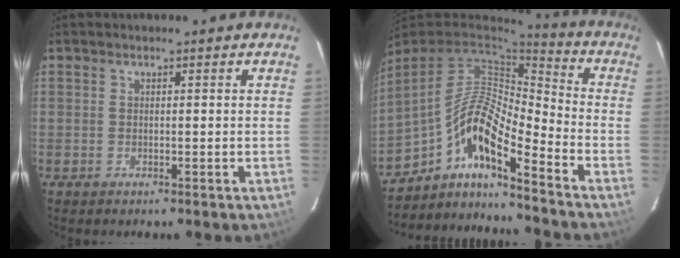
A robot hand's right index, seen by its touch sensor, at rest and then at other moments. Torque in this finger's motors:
{"motor_torque": [0.50, -0.53, 0.63, 0.15]}